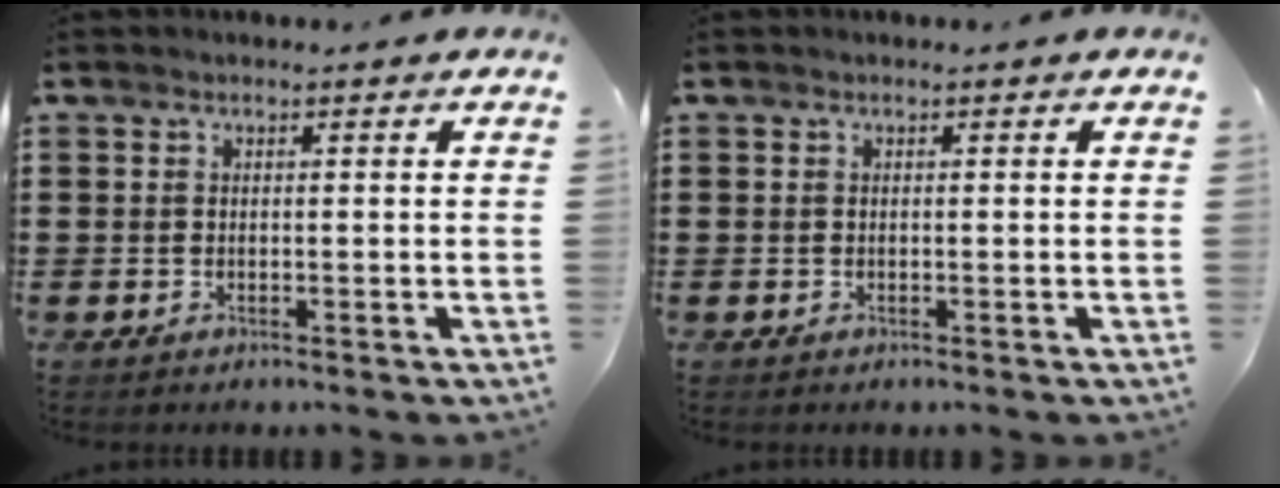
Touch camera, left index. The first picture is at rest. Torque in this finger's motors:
{"motor_torque": [0.00, 0.00, 0.00, 0.00]}